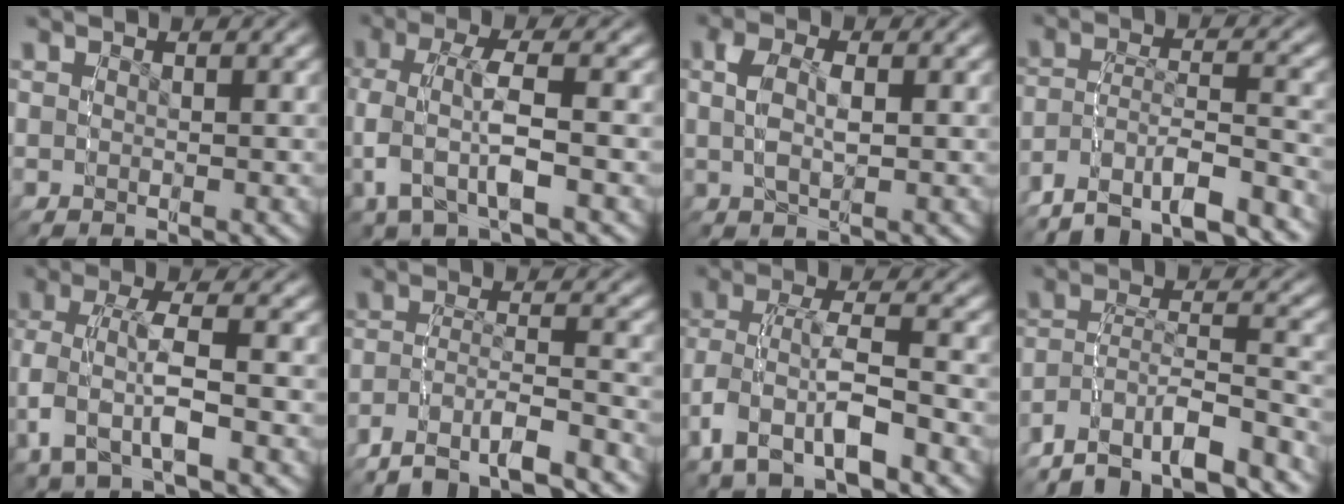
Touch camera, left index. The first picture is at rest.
{"total": 6.0, "force": [-0.5, 3.3, 5.0], "torque": [-0.115, -0.001, -0.009]}
{"total": 3.3, "force": [0.3, 1.9, 2.7], "torque": [-0.051, -0.001, 0.008]}
{"total": 8.2, "force": [-6.8, 3.3, 3.0], "torque": [-0.055, -0.019, -0.106]}
{"total": 5.6, "force": [-0.9, 3.1, 4.6], "torque": [-0.106, -0.006, -0.013]}
{"total": 6.3, "force": [-5.3, 2.3, 2.4], "torque": [-0.041, -0.013, -0.085]}
{"total": 4.3, "force": [-1.6, 2.4, 3.2], "torque": [-0.078, -0.007, -0.021]}
{"total": 10.3, "force": [-8.3, 5.0, 3.6], "torque": [-0.064, -0.022, -0.130]}